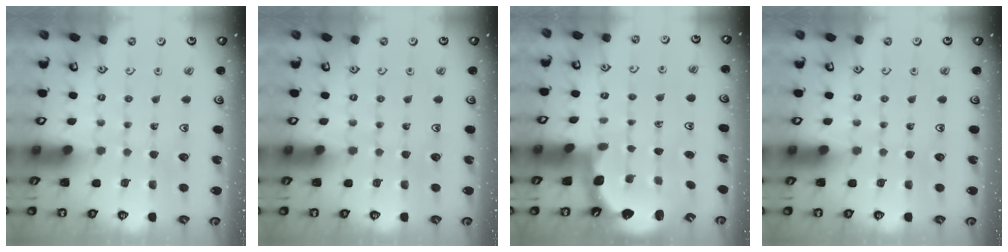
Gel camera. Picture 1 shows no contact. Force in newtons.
{"total": 0.0}
{"total": 2.6, "press": 2.3, "slide": 1.3}
{"total": 0.0}